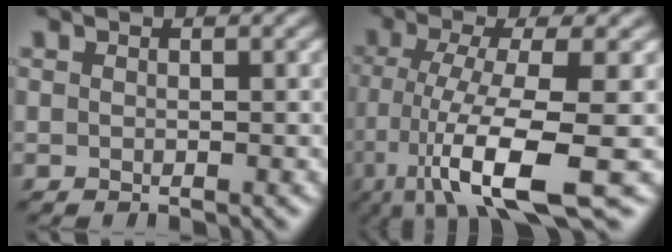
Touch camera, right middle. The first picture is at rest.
{"total": 9.9, "force": [-4.1, 2.3, 8.7], "torque": [-0.161, -0.011, -0.077]}